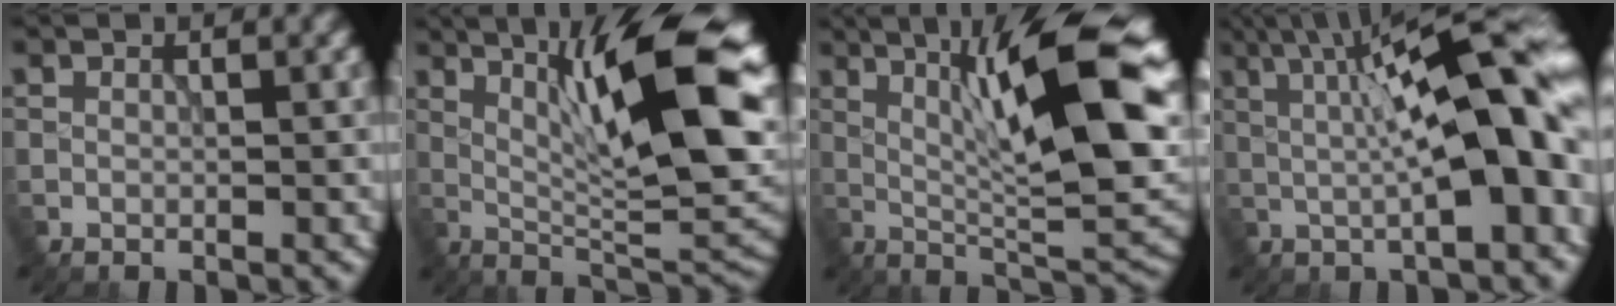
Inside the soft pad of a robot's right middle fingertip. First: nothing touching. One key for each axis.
{"total": 12.6, "fx": 3.4, "fy": 2.6, "fz": 11.8, "tx": -0.170, "ty": 0.007, "tz": 0.058}
{"total": 14.2, "fx": 3.1, "fy": 3.3, "fz": 13.5, "tx": -0.192, "ty": 0.008, "tz": 0.045}
{"total": 13.9, "fx": 1.3, "fy": 3.2, "fz": 13.5, "tx": -0.162, "ty": 0.022, "tz": 0.017}